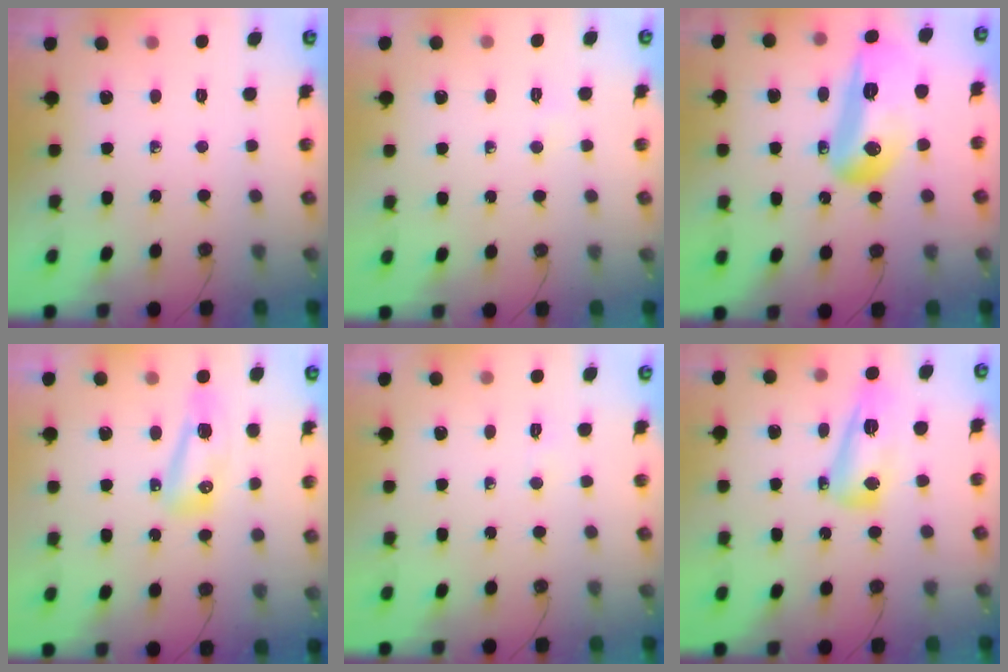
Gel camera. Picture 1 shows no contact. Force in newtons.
{"total": 2.8, "press": 2.7, "slide": 0.4}
{"total": 17.7, "press": 17.0, "slide": 4.6}
{"total": 8.1, "press": 7.8, "slide": 2.1}
{"total": 2.5, "press": 2.5, "slide": 0.3}
{"total": 12.6, "press": 12.5, "slide": 1.3}